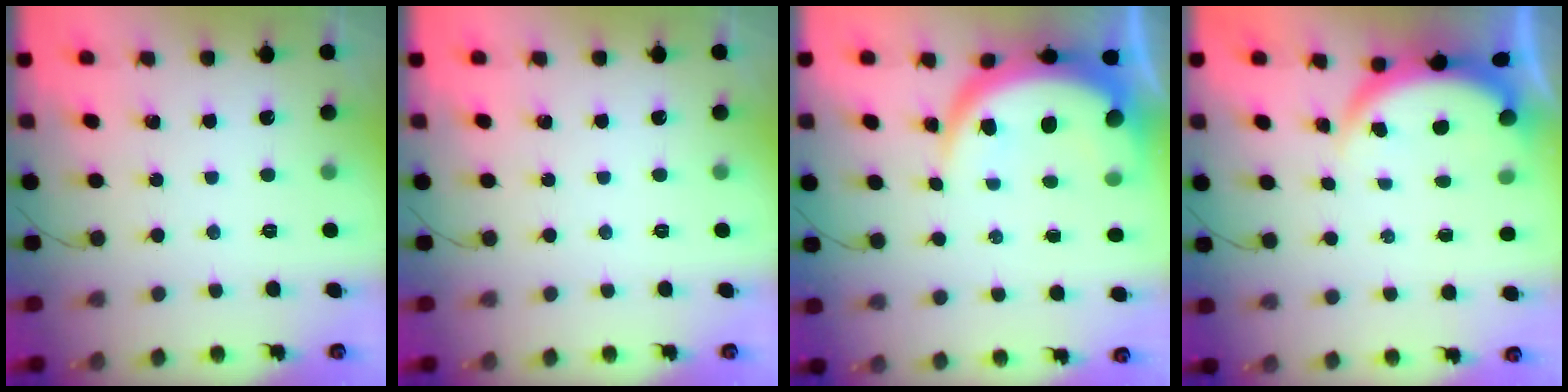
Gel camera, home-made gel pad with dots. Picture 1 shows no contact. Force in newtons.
{"total": 0.0}
{"total": 10.4, "press": 10.4, "slide": 1.0}
{"total": 3.8, "press": 3.8, "slide": 0.1}